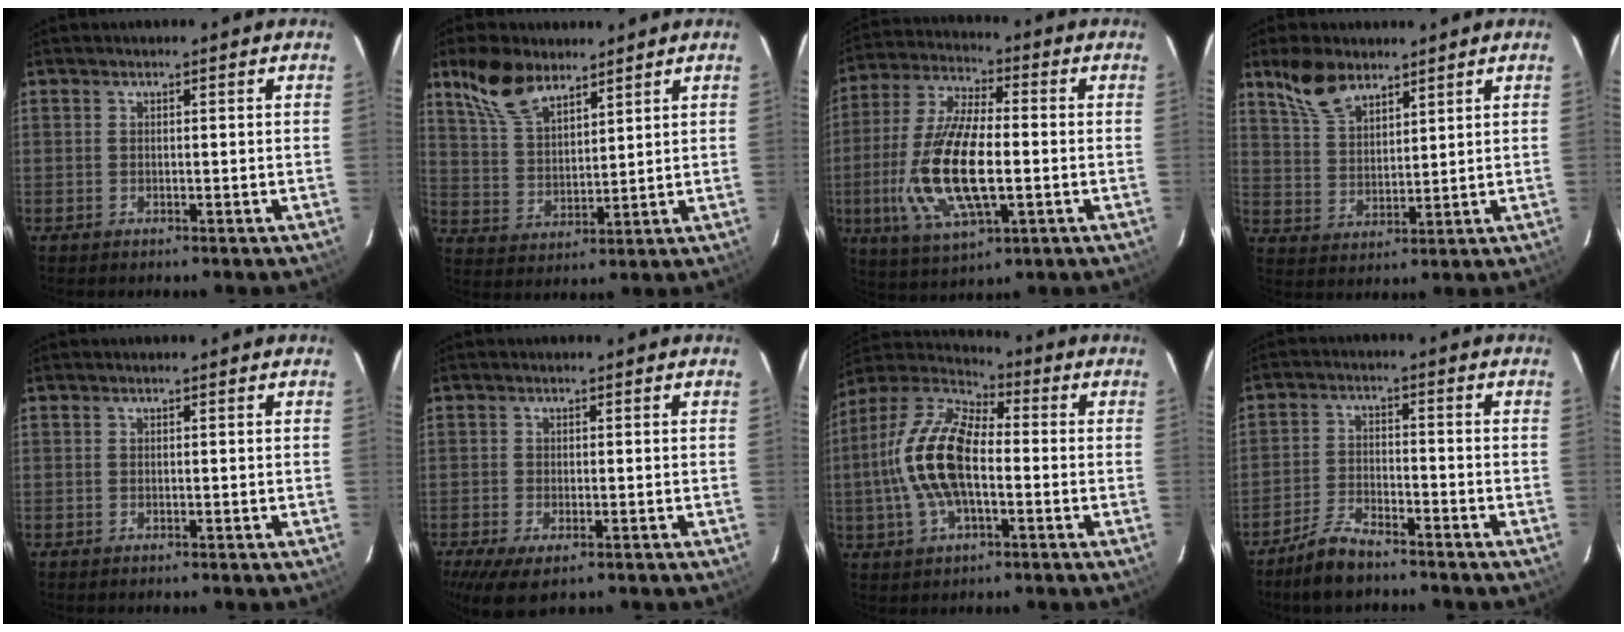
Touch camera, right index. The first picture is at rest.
{"total": 10.4, "force": [7.4, 4.8, 5.5], "torque": [-0.112, 0.021, 0.151]}
{"total": 17.3, "force": [-3.3, 6.3, 15.8], "torque": [-0.329, -0.011, -0.059]}
{"total": 8.5, "force": [6.3, 4.0, 4.2], "torque": [-0.081, 0.017, 0.127]}
{"total": 0.0}
{"total": 6.3, "force": [-3.5, 2.6, 4.6], "torque": [-0.097, -0.028, -0.056]}
{"total": 16.0, "force": [-1.8, 7.6, 13.9], "torque": [-0.289, 0.010, -0.044]}
{"total": 6.6, "force": [-5.6, 1.8, 3.0], "torque": [-0.081, 0.001, -0.106]}